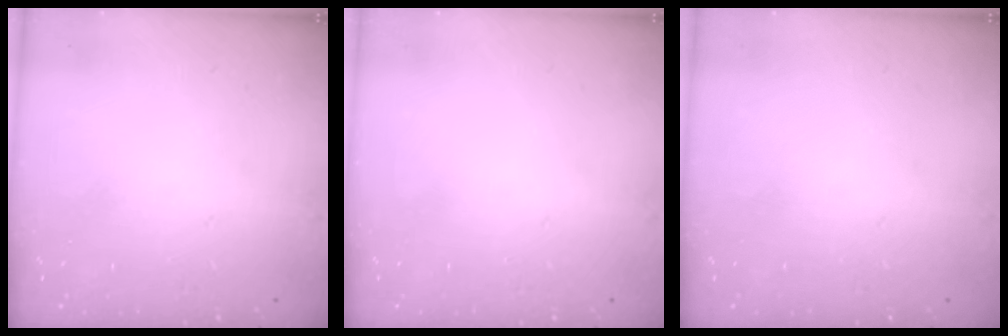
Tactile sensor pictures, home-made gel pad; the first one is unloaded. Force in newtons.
{"total": 0.0}
{"total": 0.0}